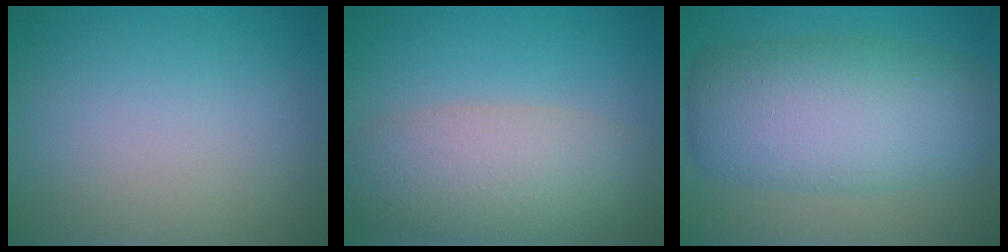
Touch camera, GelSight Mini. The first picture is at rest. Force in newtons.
{"total": 6.6, "press": 6.6, "slide": 0.3}
{"total": 9.4, "press": 9.4, "slide": 0.5}